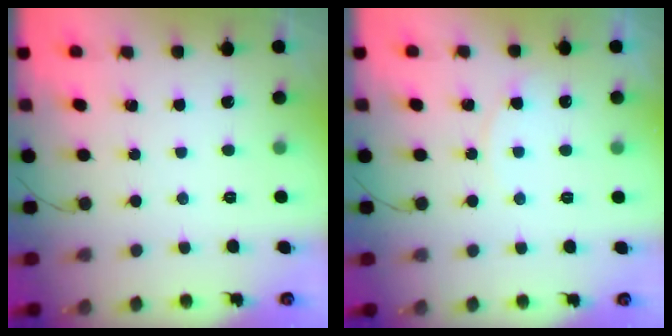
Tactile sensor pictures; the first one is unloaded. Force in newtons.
{"total": 3.7, "press": 3.7, "slide": 0.4}